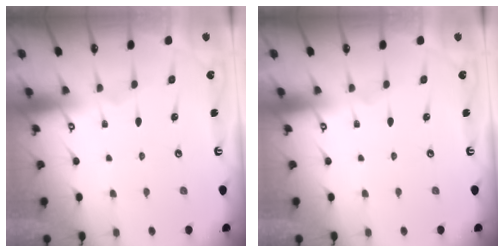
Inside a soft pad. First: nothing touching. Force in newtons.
{"total": 0.0}